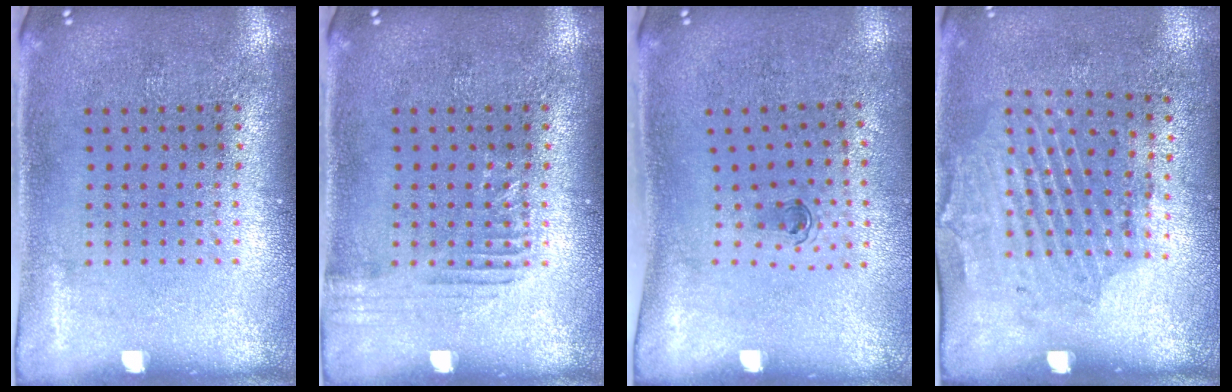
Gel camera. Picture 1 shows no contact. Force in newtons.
{"total": 1.2, "press": 1.2, "slide": 0.1}
{"total": 0.7, "press": 0.4, "slide": 0.6}
{"total": 1.8, "press": 1.1, "slide": 1.4}